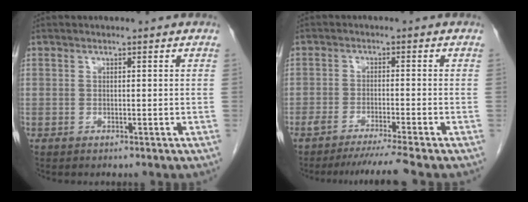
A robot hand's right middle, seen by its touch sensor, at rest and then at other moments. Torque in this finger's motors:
{"motor_torque": [-0.23, -0.45, 0.04, 0.06]}